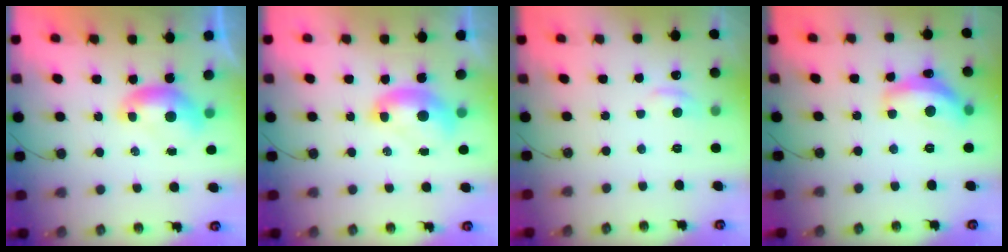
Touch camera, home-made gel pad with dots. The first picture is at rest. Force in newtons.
{"total": 2.0, "press": 2.0, "slide": 0.4}
{"total": 1.4, "press": 1.1, "slide": 0.9}
{"total": 8.3, "press": 8.3, "slide": 0.5}